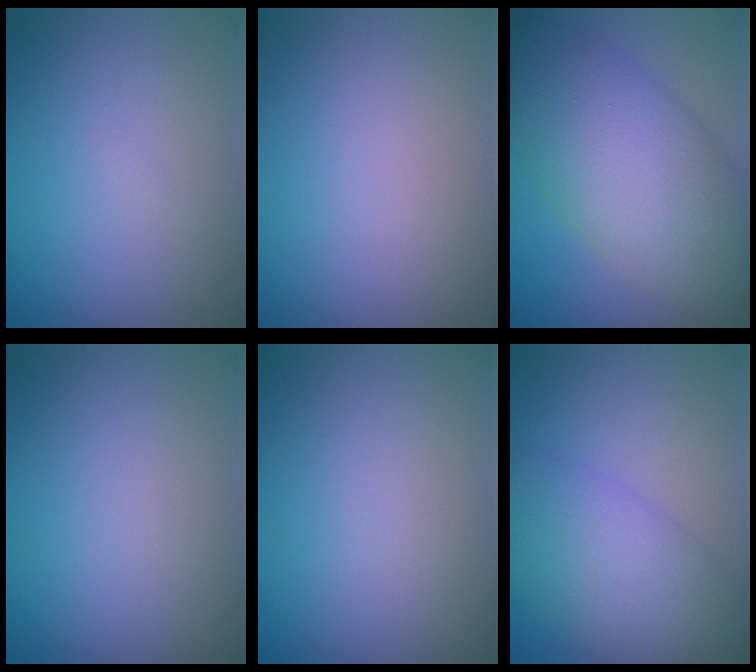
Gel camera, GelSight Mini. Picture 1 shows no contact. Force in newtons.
{"total": 0.0}
{"total": 10.5, "press": 10.5, "slide": 0.1}
{"total": 0.0}
{"total": 0.0}
{"total": 5.9, "press": 5.9, "slide": 0.1}